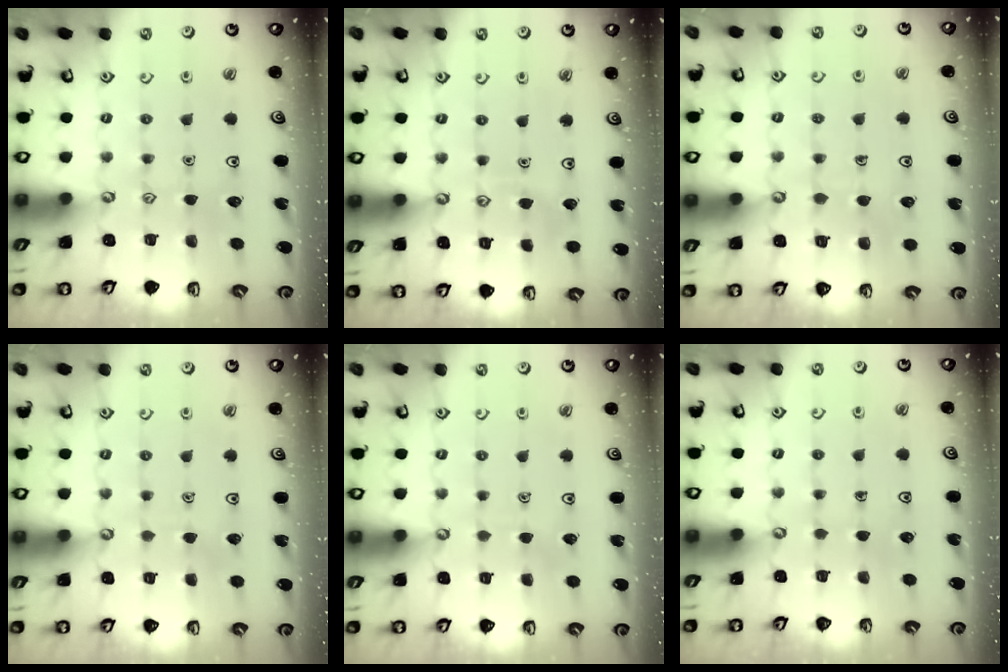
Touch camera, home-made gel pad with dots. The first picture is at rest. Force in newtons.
{"total": 5.2, "press": 5.1, "slide": 0.3}
{"total": 4.0, "press": 3.9, "slide": 0.3}
{"total": 1.4, "press": 1.4, "slide": 0.1}
{"total": 1.4, "press": 1.4, "slide": 0.1}
{"total": 0.8, "press": 0.8, "slide": 0.3}